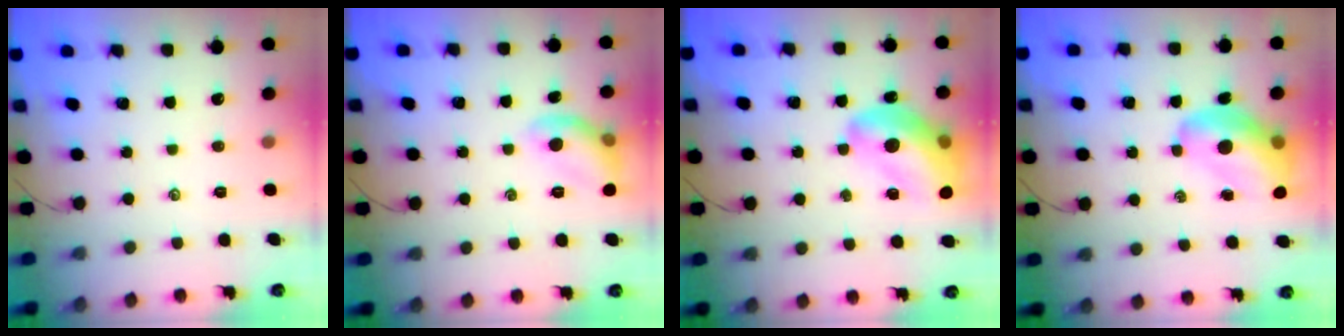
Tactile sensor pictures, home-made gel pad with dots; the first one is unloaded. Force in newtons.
{"total": 9.4, "press": 9.3, "slide": 1.3}
{"total": 18.7, "press": 18.3, "slide": 4.0}
{"total": 13.2, "press": 12.6, "slide": 3.7}